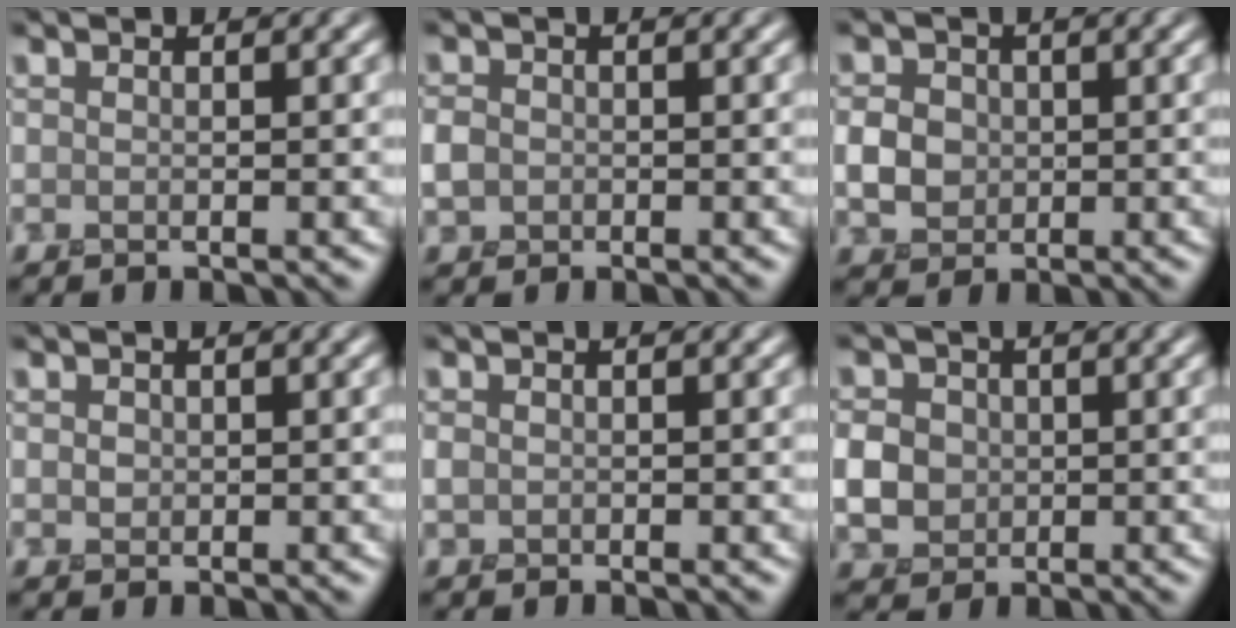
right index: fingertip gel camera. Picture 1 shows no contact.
{"total": 1.7, "force": [-0.3, 1.5, 0.7], "torque": [-0.014, 0.002, -0.014]}
{"total": 2.8, "force": [-0.1, 2.4, 1.3], "torque": [-0.027, 0.001, -0.003]}
{"total": 0.8, "force": [0.2, 0.8, 0.3], "torque": [-0.003, 0.001, 0.004]}
{"total": 0.9, "force": [-0.1, 0.8, 0.4], "torque": [-0.008, 0.001, -0.008]}
{"total": 3.5, "force": [-0.1, 3.1, 1.6], "torque": [-0.037, 0.003, -0.004]}